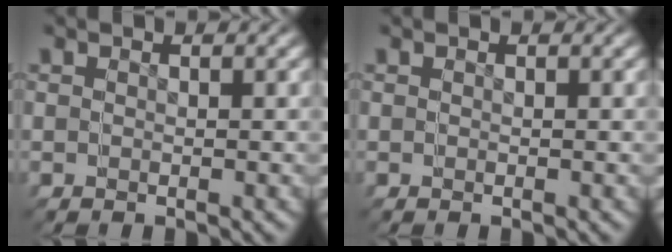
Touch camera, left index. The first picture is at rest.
{"total": 0.0}